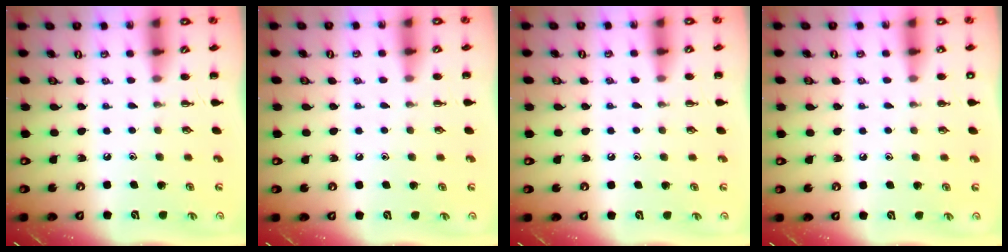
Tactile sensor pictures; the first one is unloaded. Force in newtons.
{"total": 4.1, "press": 3.8, "slide": 1.6}
{"total": 4.1, "press": 3.8, "slide": 1.6}
{"total": 1.3, "press": 1.3, "slide": 0.1}